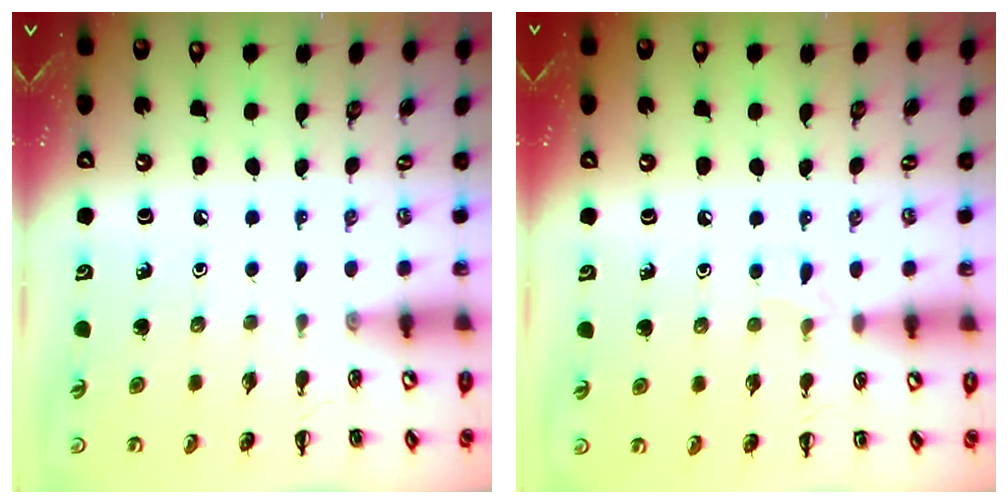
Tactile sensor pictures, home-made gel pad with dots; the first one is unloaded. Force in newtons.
{"total": 4.5, "press": 4.3, "slide": 1.4}